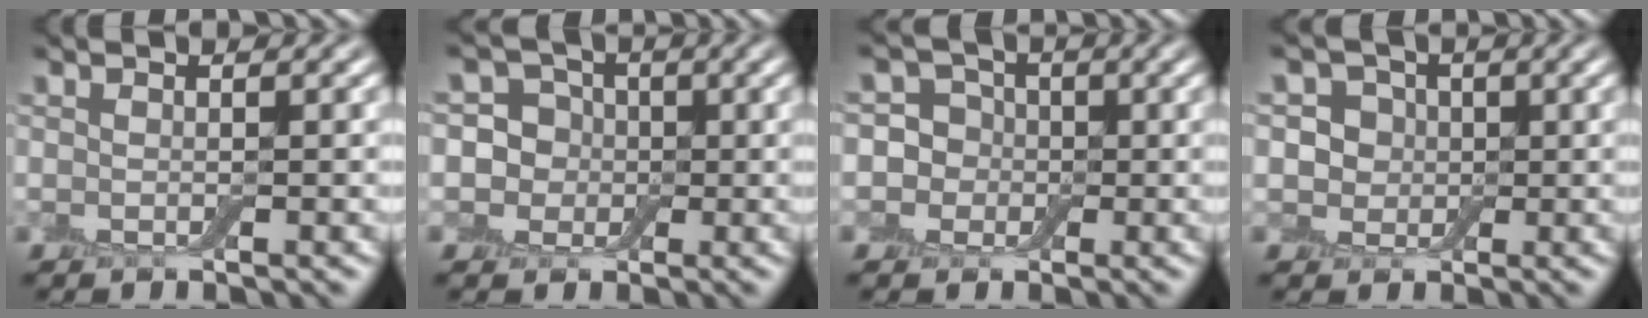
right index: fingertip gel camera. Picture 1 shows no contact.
{"total": 6.5, "force": [1.1, 6.1, 2.1], "torque": [-0.020, 0.036, -0.018]}
{"total": 5.7, "force": [0.5, 5.5, 1.5], "torque": [-0.005, 0.039, -0.031]}
{"total": 3.8, "force": [1.0, 3.5, 1.3], "torque": [-0.007, 0.015, -0.004]}